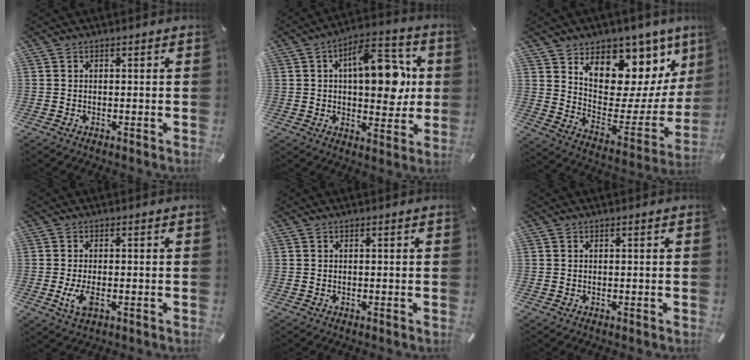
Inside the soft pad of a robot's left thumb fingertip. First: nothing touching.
{"total": 15.6, "force": [3.3, 8.2, 12.9], "torque": [-0.161, -0.008, 0.053]}
{"total": 11.5, "force": [8.1, 7.5, 3.1], "torque": [-0.033, -0.105, 0.138]}
{"total": 4.6, "force": [-1.3, 2.0, 4.0], "torque": [-0.099, -0.008, -0.028]}
{"total": 0.0}
{"total": 0.0}